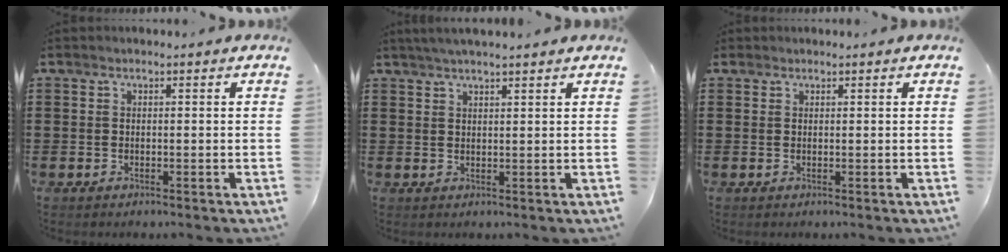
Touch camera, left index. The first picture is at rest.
{"total": 2.2, "force": [1.9, -0.1, 1.0], "torque": [-0.022, 0.003, 0.036]}
{"total": 0.6, "force": [0.5, 0.4, 0.1], "torque": [-0.004, 0.002, 0.010]}